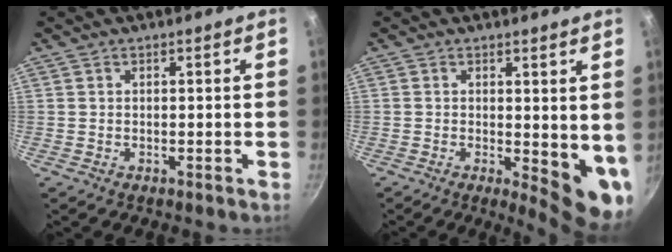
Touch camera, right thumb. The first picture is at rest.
{"total": 8.3, "force": [0.4, 3.5, 7.5], "torque": [-0.080, -0.019, 0.010]}